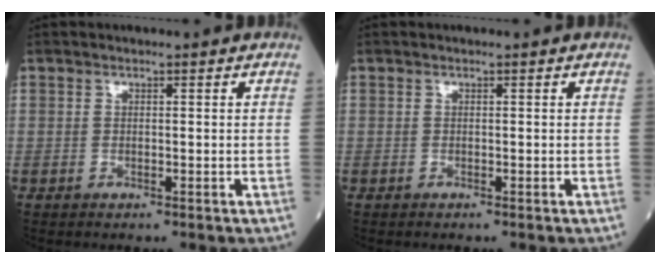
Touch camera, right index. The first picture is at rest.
{"total": 0.0}